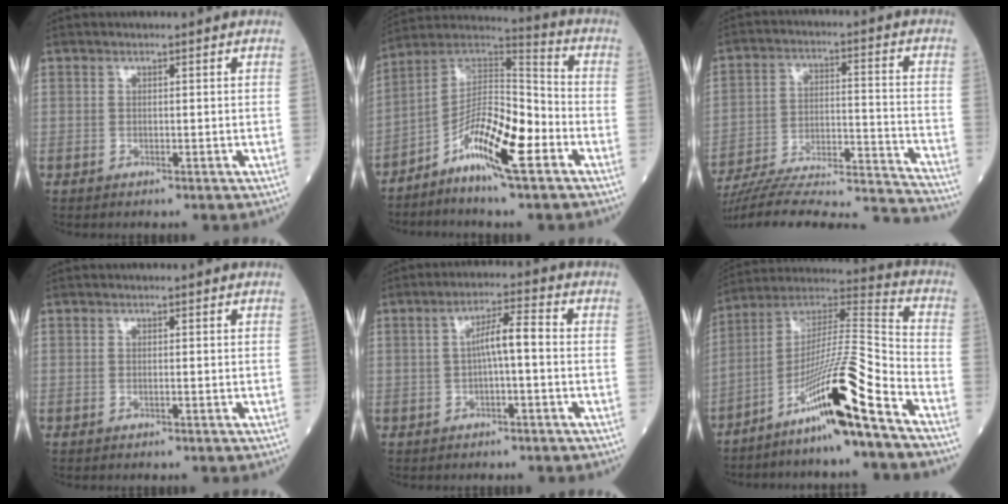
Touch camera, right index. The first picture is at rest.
{"total": 13.1, "force": [-5.9, 2.4, 11.4], "torque": [-0.197, 0.013, -0.110]}
{"total": 26.7, "force": [-25.0, 1.3, 9.3], "torque": [-0.122, -0.013, -0.361]}
{"total": 0.0}
{"total": 4.8, "force": [-0.2, 0.6, 4.7], "torque": [-0.082, 0.014, -0.002]}
{"total": 16.2, "force": [-9.8, -0.9, 12.9], "torque": [-0.240, -0.002, -0.175]}